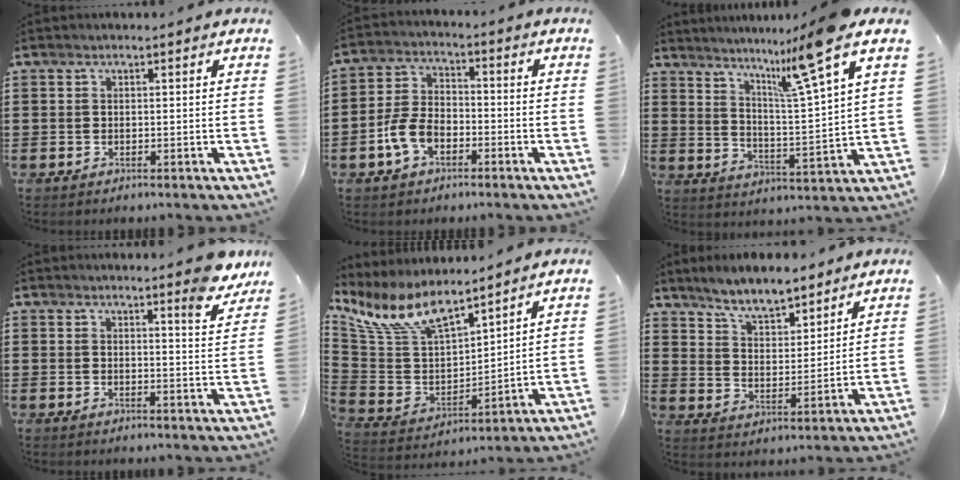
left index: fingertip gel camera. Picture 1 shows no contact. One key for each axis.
{"total": 6.7, "fx": -3.0, "fy": 3.9, "fz": 4.6, "tx": -0.113, "ty": 0.005, "tz": -0.063}
{"total": 10.4, "fx": 8.0, "fy": -0.9, "fz": 6.6, "tx": -0.120, "ty": -0.048, "tz": 0.122}
{"total": 5.4, "fx": 4.8, "fy": -0.1, "fz": 2.5, "tx": -0.032, "ty": -0.031, "tz": 0.078}
{"total": 10.9, "fx": 7.9, "fy": 3.9, "fz": 6.4, "tx": -0.162, "ty": -0.038, "tz": 0.141}
{"total": 6.4, "fx": 5.8, "fy": 1.4, "fz": 2.2, "tx": -0.067, "ty": -0.019, "tz": 0.104}